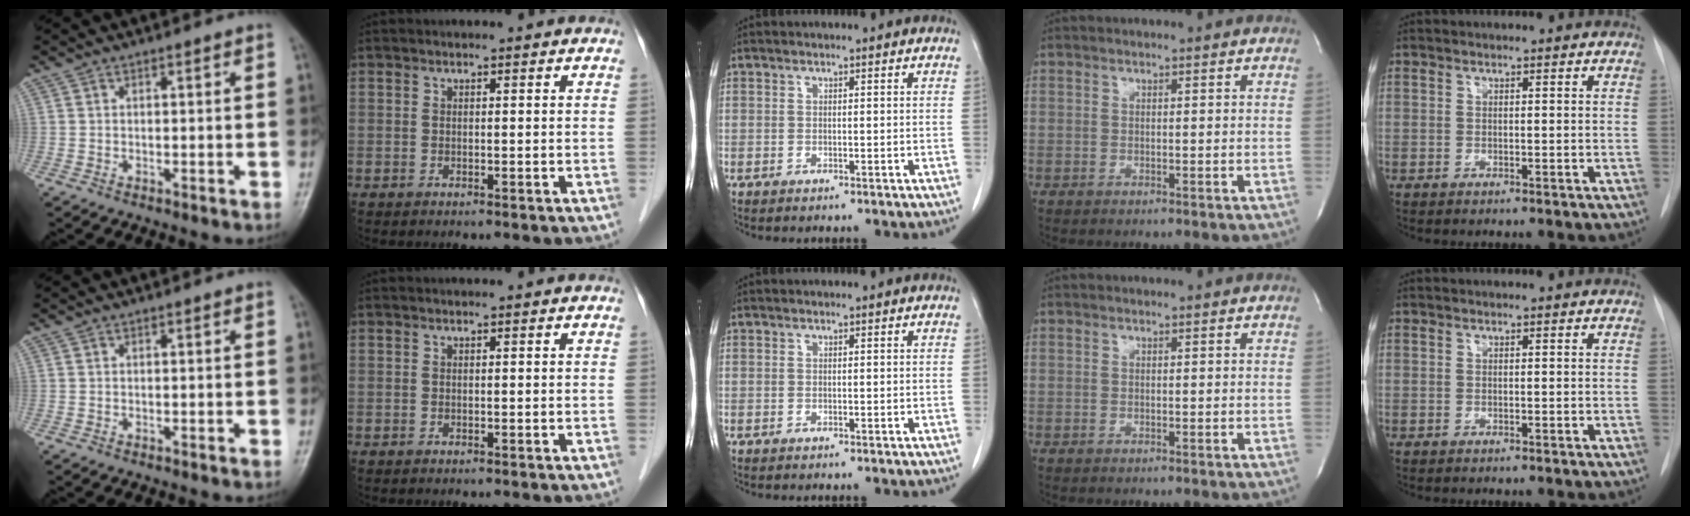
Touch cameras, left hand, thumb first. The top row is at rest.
{}